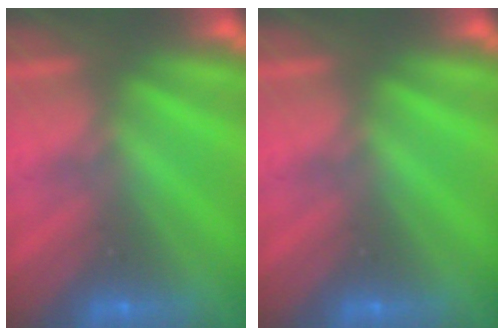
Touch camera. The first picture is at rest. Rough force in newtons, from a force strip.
{"total": 0.0}